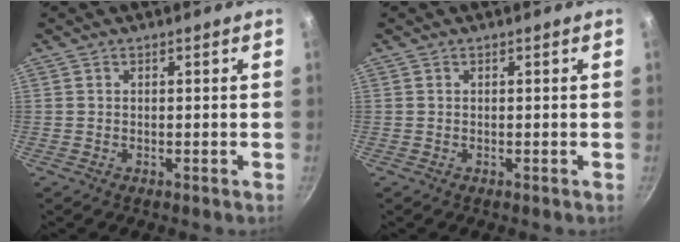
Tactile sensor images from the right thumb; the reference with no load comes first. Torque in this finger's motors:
{"motor_torque": [0.02, -0.02, 0.00, 0.00, 0.00]}